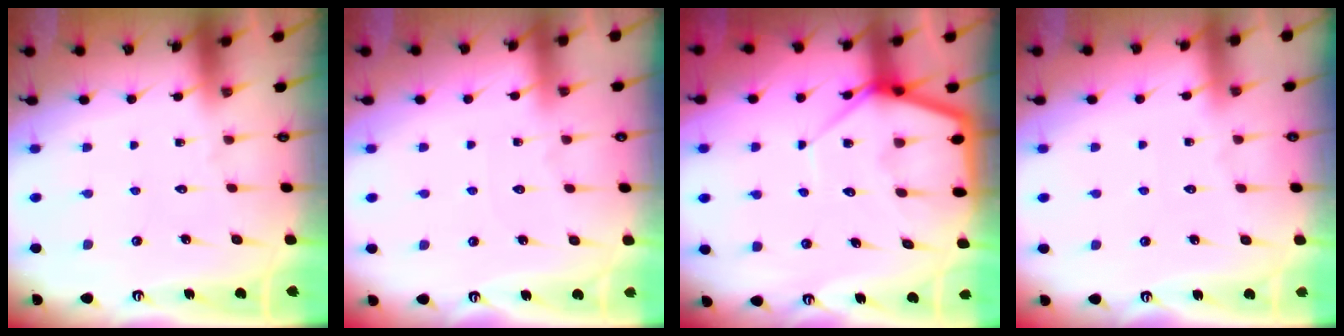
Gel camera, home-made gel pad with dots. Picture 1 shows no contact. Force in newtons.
{"total": 2.3, "press": 2.3, "slide": 0.3}
{"total": 9.0, "press": 9.0, "slide": 0.7}
{"total": 2.5, "press": 2.4, "slide": 0.4}